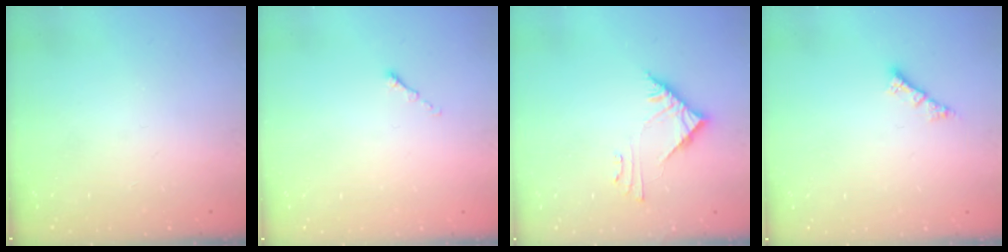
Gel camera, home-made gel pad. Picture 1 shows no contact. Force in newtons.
{"total": 0.0}
{"total": 5.2, "press": 5.2, "slide": 0.5}
{"total": 2.4, "press": 2.4, "slide": 0.2}